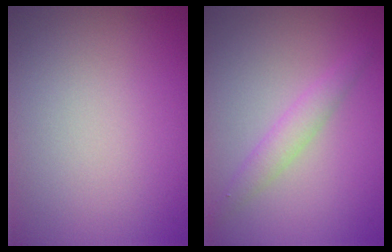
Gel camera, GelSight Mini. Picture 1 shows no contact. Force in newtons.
{"total": 1.9, "press": 1.9, "slide": 0.1}